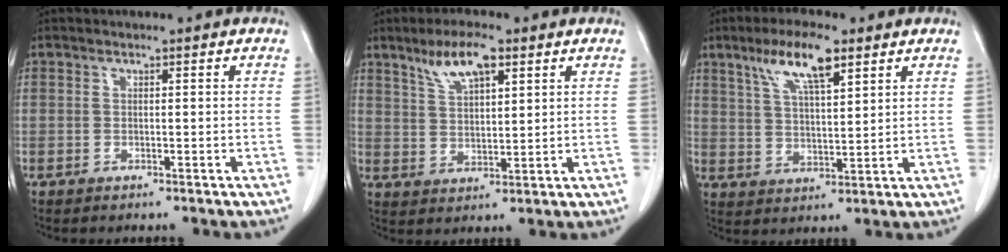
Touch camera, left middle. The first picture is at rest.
{"total": 7.3, "force": [4.6, 1.9, 5.3], "torque": [-0.106, 0.006, 0.087]}
{"total": 9.2, "force": [5.6, 2.0, 7.1], "torque": [-0.137, 0.008, 0.102]}